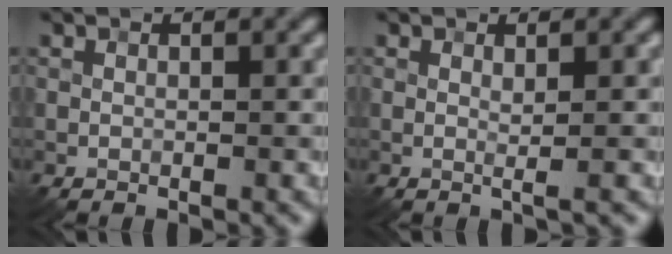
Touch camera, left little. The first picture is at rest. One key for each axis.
{"total": 0.9, "fx": 0.1, "fy": 0.0, "fz": 0.9, "tx": -0.016, "ty": -0.002, "tz": 0.000}